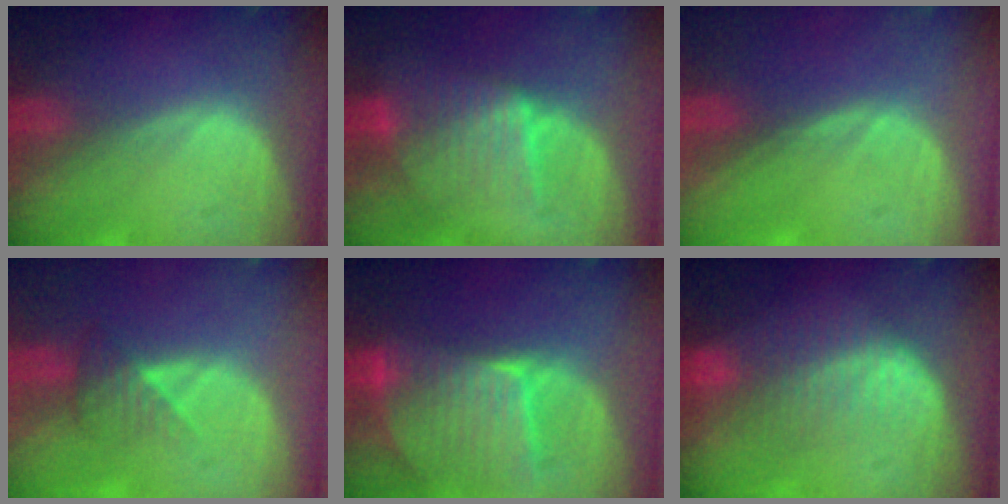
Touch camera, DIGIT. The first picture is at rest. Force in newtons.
{"total": 6.5, "press": 6.4, "slide": 0.4}
{"total": 0.6, "press": 0.4, "slide": 0.4}
{"total": 3.3, "press": 3.1, "slide": 1.3}
{"total": 9.5, "press": 8.4, "slide": 4.5}
{"total": 7.5, "press": 6.7, "slide": 3.4}